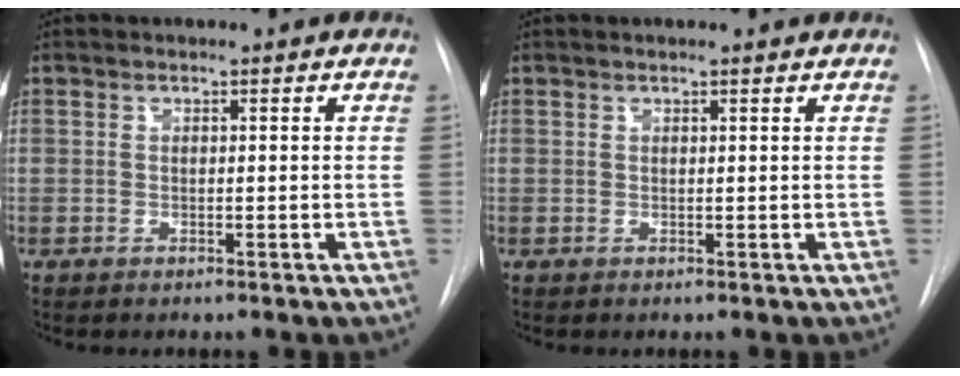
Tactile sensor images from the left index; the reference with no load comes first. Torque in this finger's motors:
{"motor_torque": [-0.23, -0.08, -0.15, 0.00]}